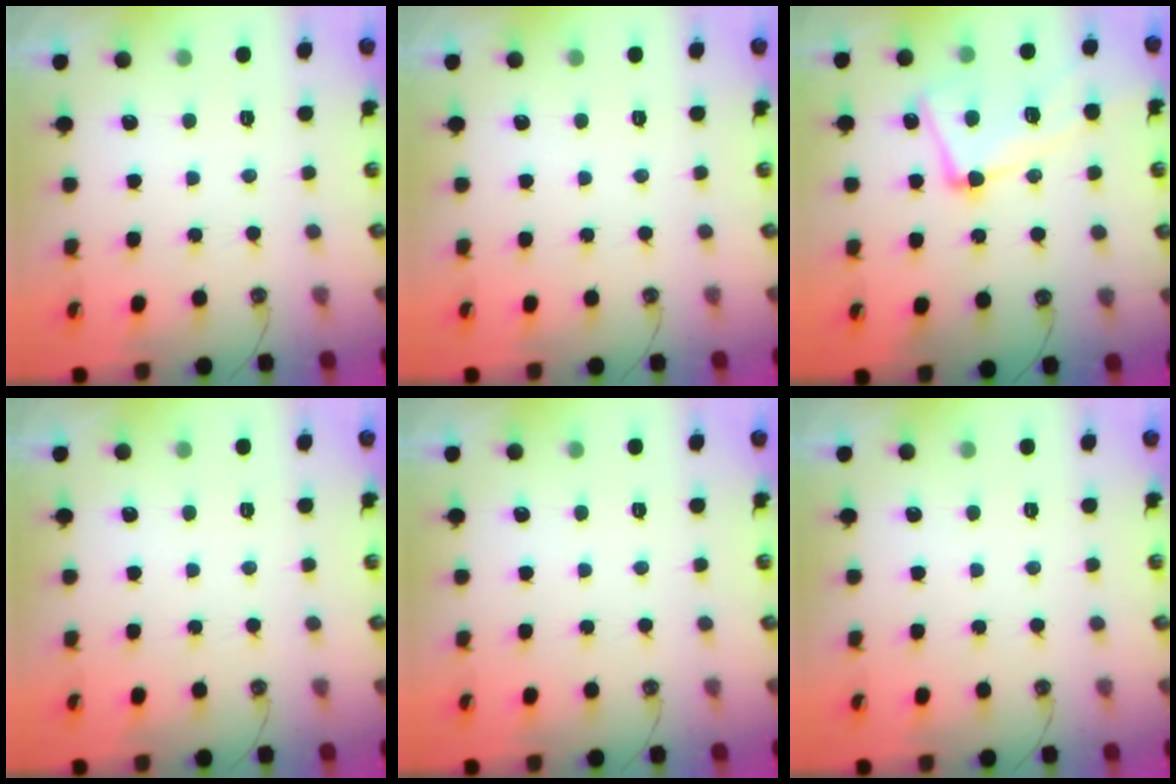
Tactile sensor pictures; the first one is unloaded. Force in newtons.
{"total": 0.0}
{"total": 8.8, "press": 8.6, "slide": 1.7}
{"total": 0.0}
{"total": 0.0}
{"total": 0.0}